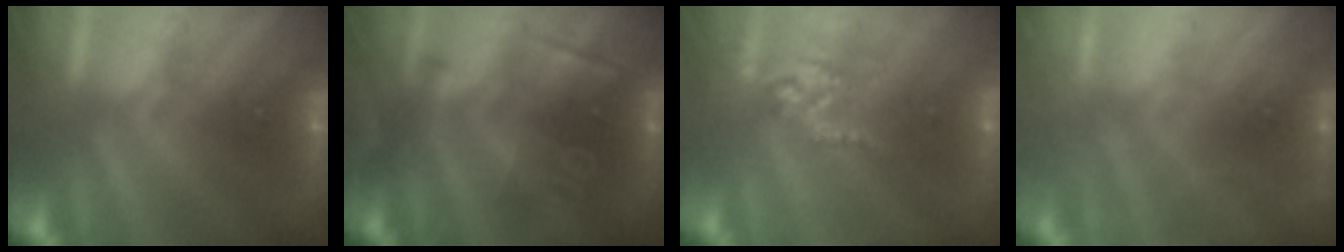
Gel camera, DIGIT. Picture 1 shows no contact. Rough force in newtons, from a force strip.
{"total": 2.9}
{"total": 2.8}
{"total": 2.4}